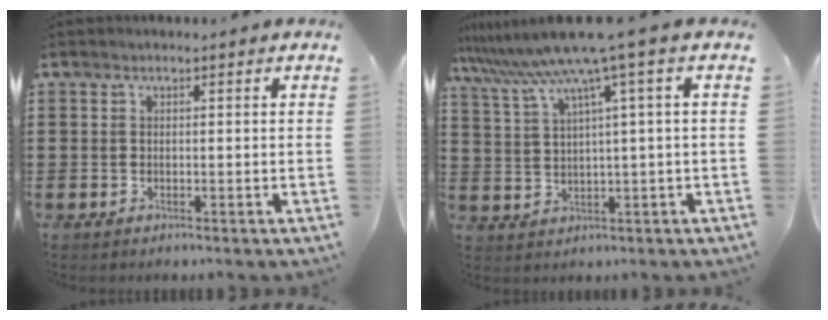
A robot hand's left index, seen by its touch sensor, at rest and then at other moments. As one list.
[{"total": 8.9, "force": [5.1, -0.4, 7.3], "torque": [-0.172, -0.035, 0.078]}]